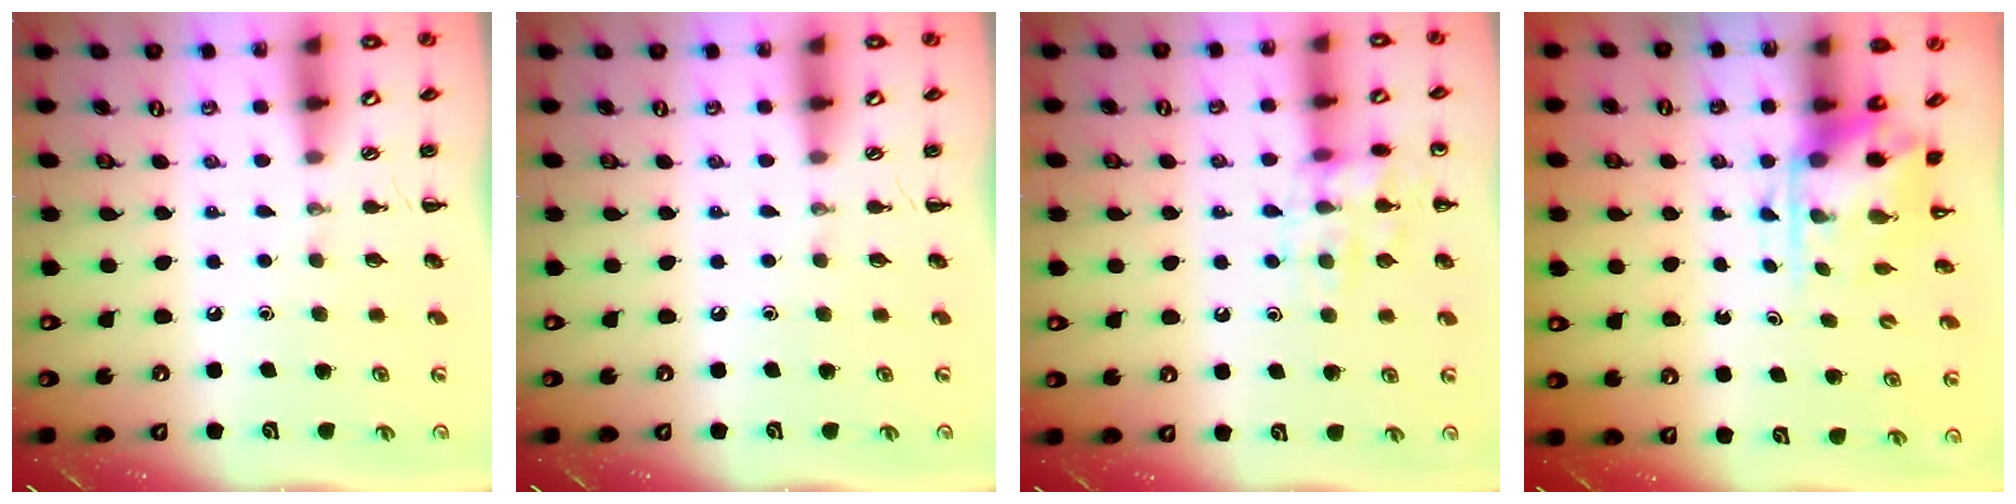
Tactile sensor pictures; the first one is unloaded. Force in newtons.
{"total": 0.0}
{"total": 11.3, "press": 11.3, "slide": 0.5}
{"total": 3.8, "press": 3.7, "slide": 0.9}